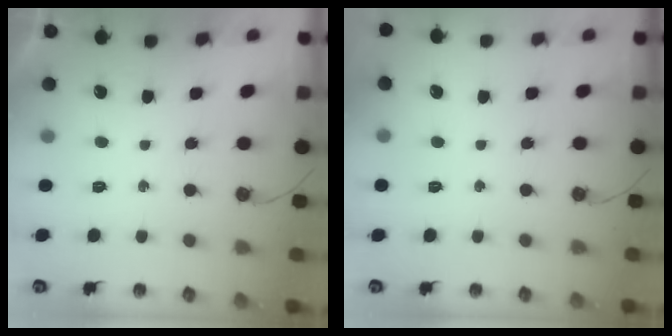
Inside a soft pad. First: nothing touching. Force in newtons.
{"total": 0.0}